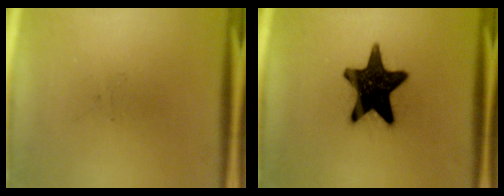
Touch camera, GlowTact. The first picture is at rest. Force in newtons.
{"total": 17.0}